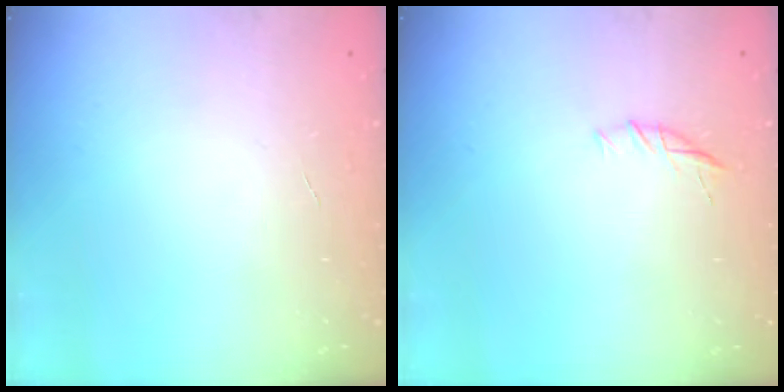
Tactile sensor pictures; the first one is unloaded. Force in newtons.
{"total": 7.0, "press": 6.9, "slide": 1.5}